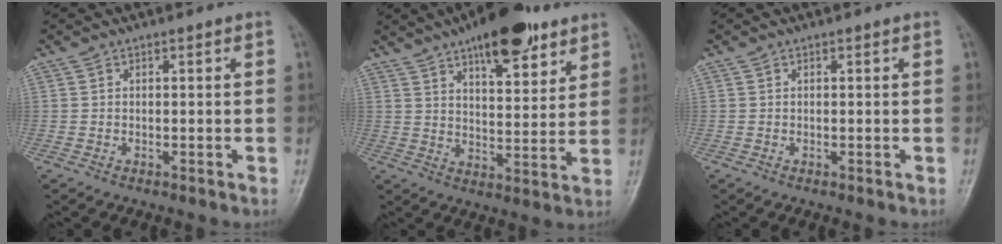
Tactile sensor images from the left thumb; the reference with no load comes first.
{"total": 14.5, "force": [9.3, 5.5, 9.7], "torque": [-0.111, -0.043, 0.139]}
{"total": 0.0}